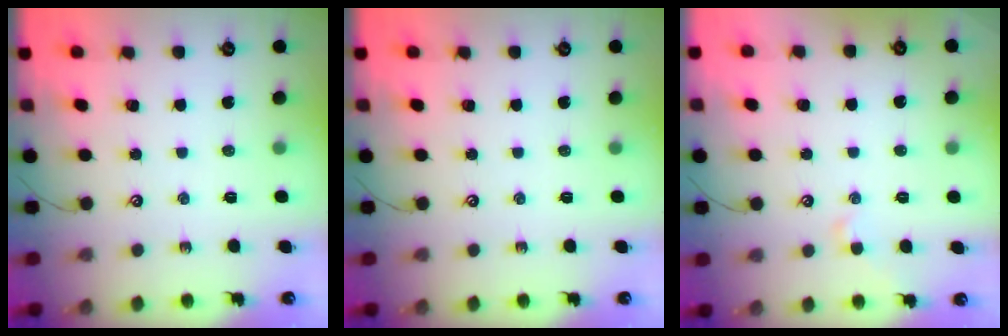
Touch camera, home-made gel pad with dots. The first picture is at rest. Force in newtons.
{"total": 0.0}
{"total": 0.6, "press": 0.3, "slide": 0.5}